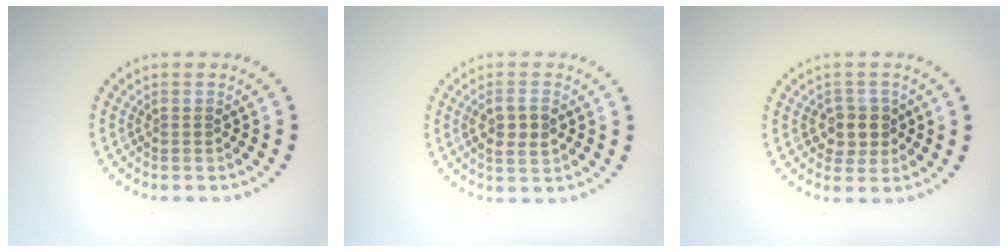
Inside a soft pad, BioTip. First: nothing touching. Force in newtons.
{"total": 2.7, "press": 2.7, "slide": 0.6}
{"total": 2.5, "press": 2.3, "slide": 0.9}